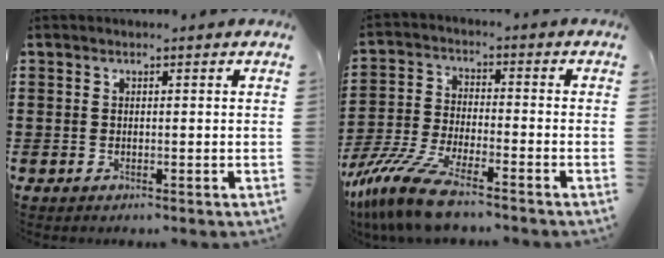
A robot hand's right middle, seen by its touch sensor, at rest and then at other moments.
{"total": 10.3, "force": [-8.5, 1.4, 5.7], "torque": [-0.131, 0.001, -0.170]}